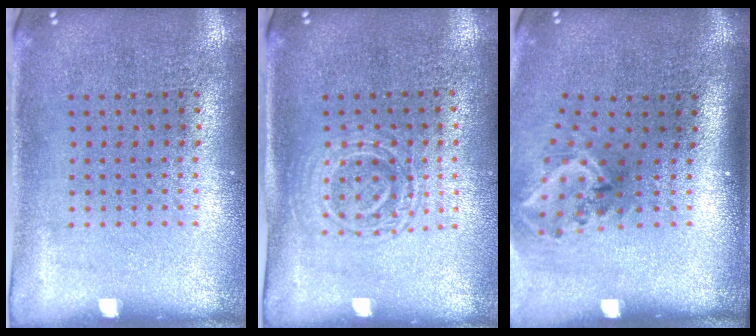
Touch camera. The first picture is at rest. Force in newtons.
{"total": 1.5, "press": 1.4, "slide": 0.6}
{"total": 2.1, "press": 1.3, "slide": 1.6}